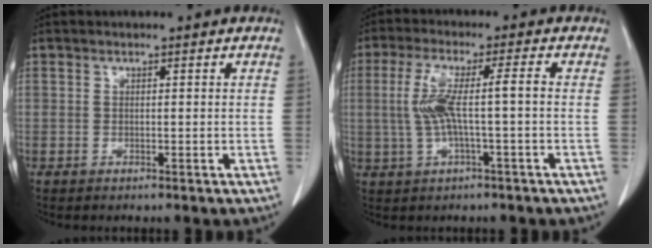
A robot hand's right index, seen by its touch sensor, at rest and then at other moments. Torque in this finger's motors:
{"motor_torque": [0.87, -0.15, 0.41, 0.15]}